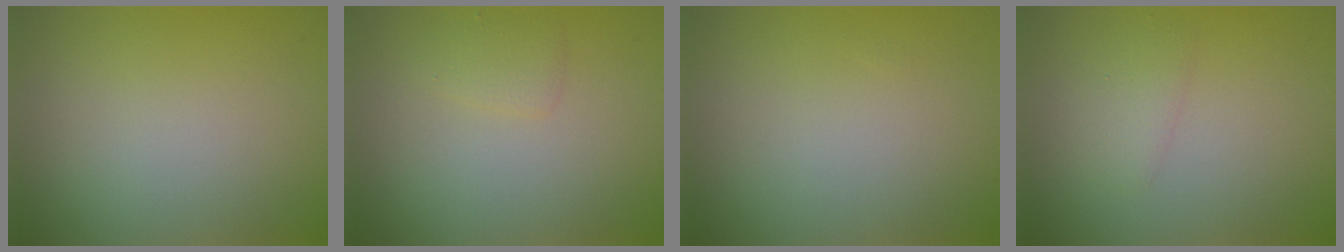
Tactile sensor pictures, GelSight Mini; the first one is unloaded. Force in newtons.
{"total": 1.2, "press": 1.2, "slide": 0.1}
{"total": 0.0}
{"total": 1.5, "press": 1.5, "slide": 0.1}